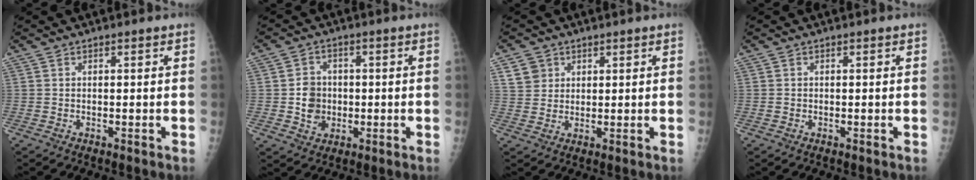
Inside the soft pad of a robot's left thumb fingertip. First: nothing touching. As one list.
[{"total": 6.2, "force": [-0.6, 5.5, 2.8], "torque": [-0.022, 0.006, -0.011]}, {"total": 4.2, "force": [2.0, 3.6, 0.8], "torque": [0.006, -0.009, 0.039]}, {"total": 0.6, "force": [-0.1, 0.5, 0.2], "torque": [-0.002, 0.002, -0.002]}]